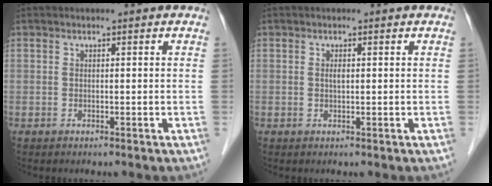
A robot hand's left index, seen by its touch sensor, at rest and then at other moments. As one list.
[{"total": 0.9, "force": [0.2, 0.3, 0.8], "torque": [-0.019, 0.000, 0.002]}]